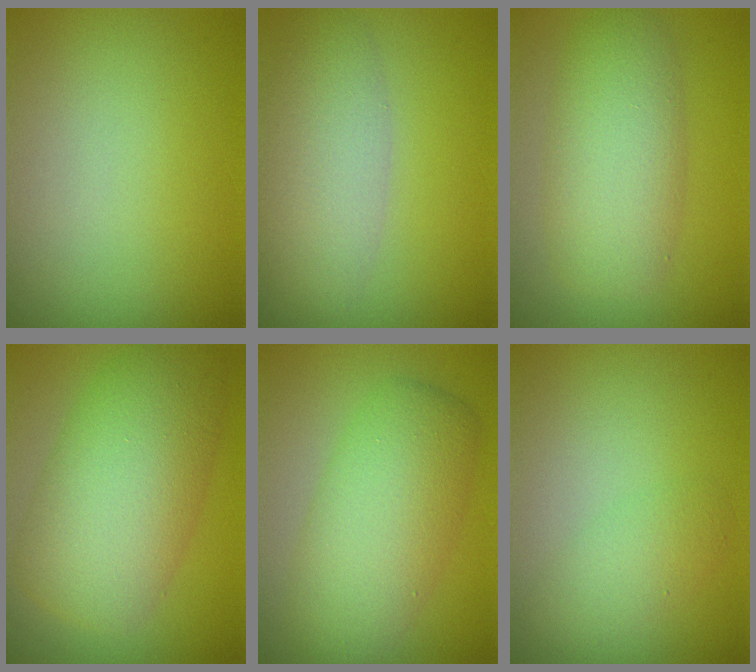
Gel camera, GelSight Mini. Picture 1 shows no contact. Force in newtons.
{"total": 5.0, "press": 5.0, "slide": 0.3}
{"total": 5.7, "press": 5.7, "slide": 0.1}
{"total": 8.8, "press": 8.7, "slide": 0.3}
{"total": 6.3, "press": 6.3, "slide": 0.2}
{"total": 2.1, "press": 2.1, "slide": 0.1}